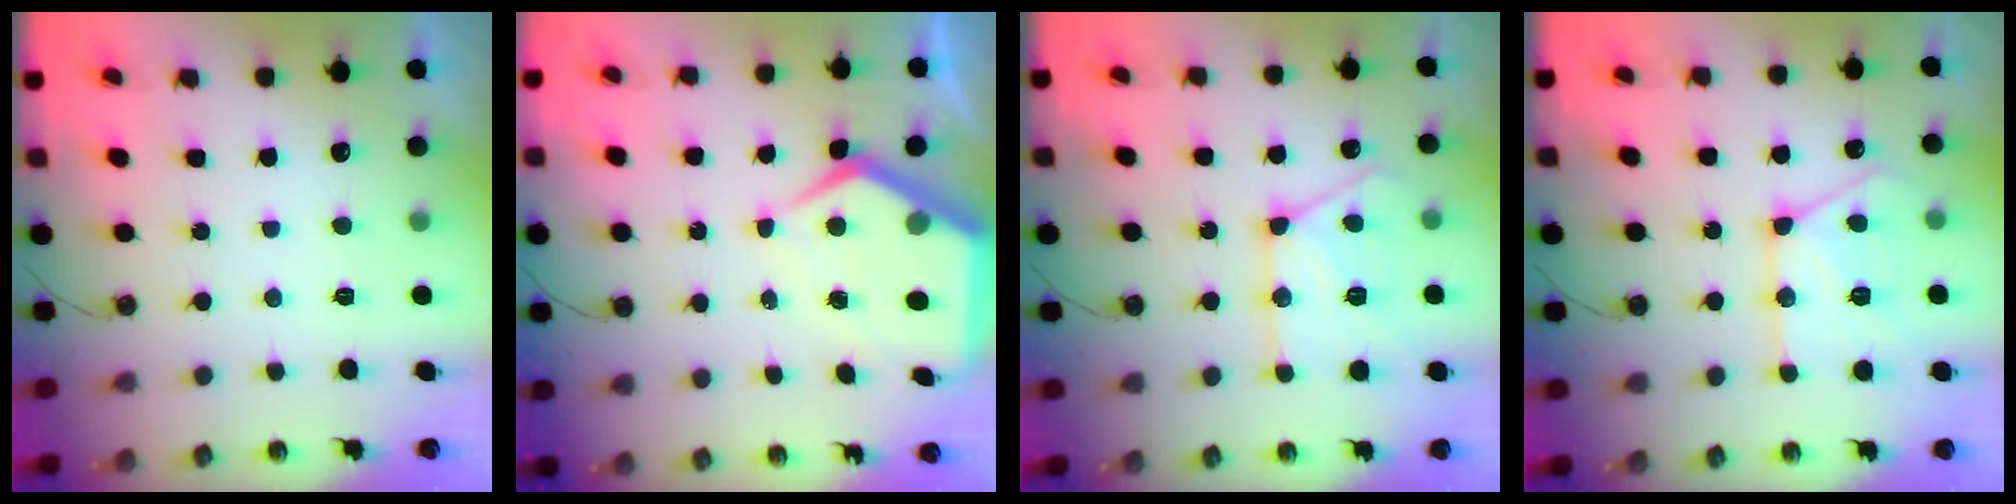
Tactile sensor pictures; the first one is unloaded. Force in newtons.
{"total": 10.3, "press": 10.2, "slide": 1.0}
{"total": 17.1, "press": 17.0, "slide": 1.4}
{"total": 17.1, "press": 17.0, "slide": 1.4}